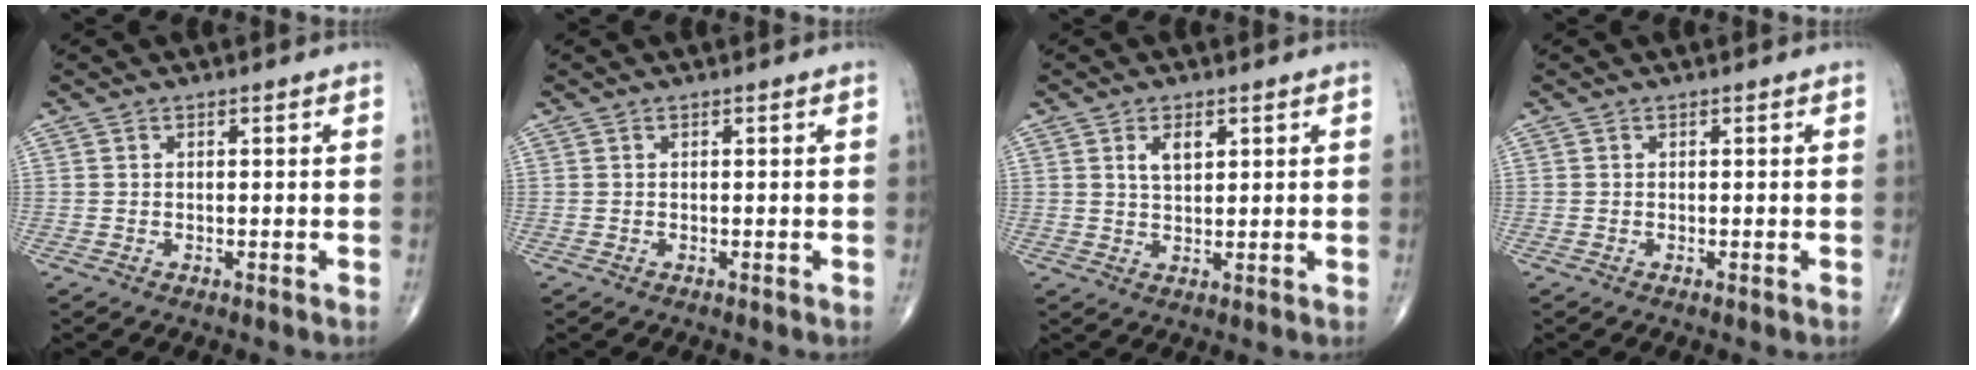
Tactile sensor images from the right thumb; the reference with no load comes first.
{"total": 0.0}
{"total": 3.8, "force": [1.6, 2.0, 2.8], "torque": [-0.041, -0.009, 0.029]}
{"total": 0.0}